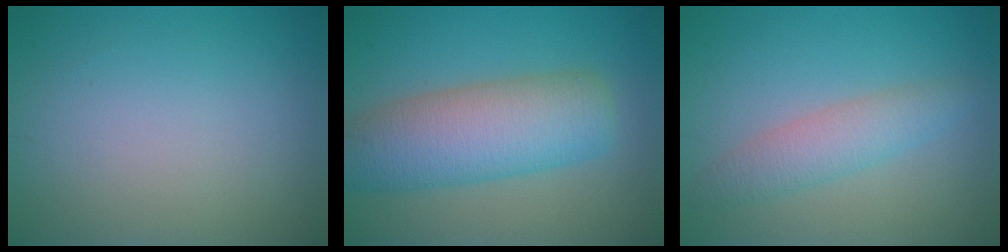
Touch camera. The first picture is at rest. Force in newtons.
{"total": 8.1, "press": 8.1, "slide": 0.2}
{"total": 3.0, "press": 3.0, "slide": 0.0}